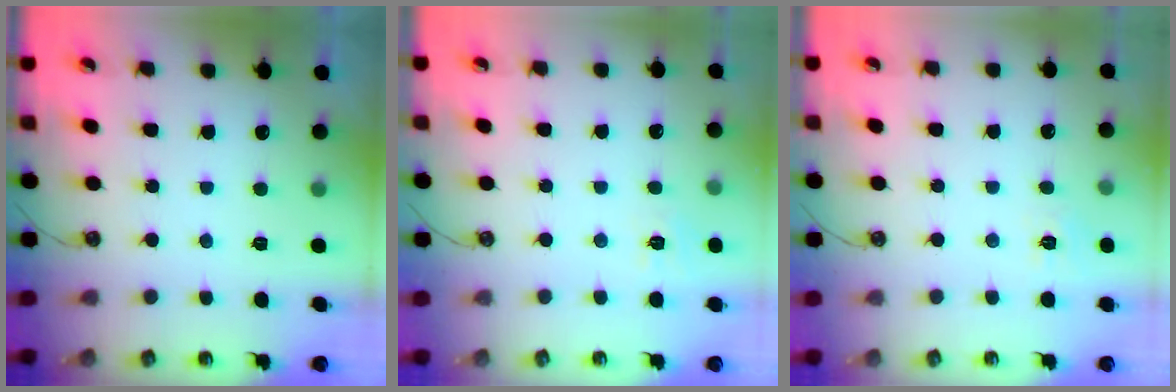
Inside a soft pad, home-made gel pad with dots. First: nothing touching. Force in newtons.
{"total": 6.3, "press": 6.3, "slide": 0.8}
{"total": 6.2, "press": 6.2, "slide": 0.7}